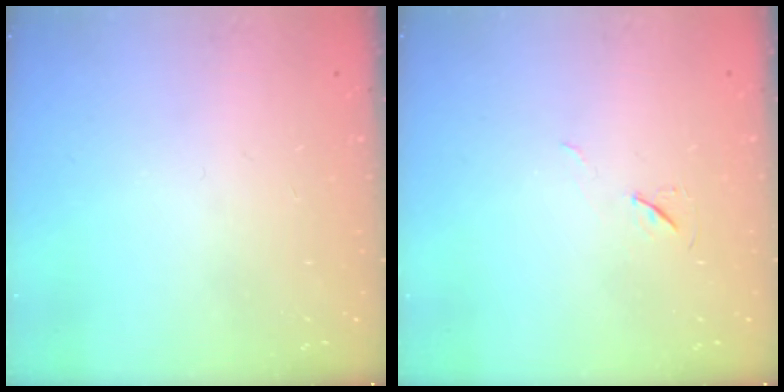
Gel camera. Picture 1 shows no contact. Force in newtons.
{"total": 6.4, "press": 5.8, "slide": 2.5}